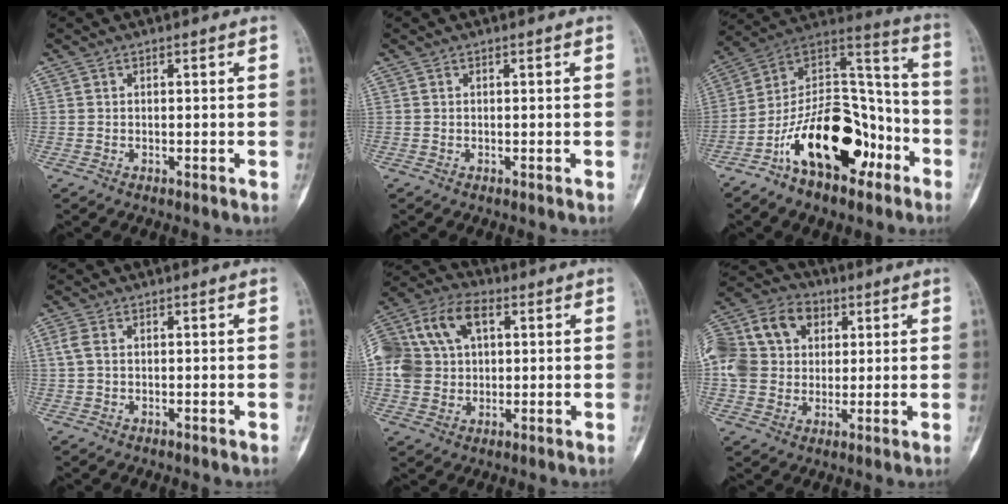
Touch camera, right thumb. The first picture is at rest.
{"total": 0.0}
{"total": 22.1, "force": [-10.1, 11.8, 15.7], "torque": [-0.223, 0.098, -0.169]}
{"total": 2.3, "force": [0.3, 1.4, 1.8], "torque": [-0.050, 0.007, 0.007]}
{"total": 16.6, "force": [4.3, 11.5, 11.2], "torque": [-0.225, 0.025, 0.075]}
{"total": 18.8, "force": [4.4, 14.9, 10.6], "torque": [-0.216, 0.034, 0.077]}